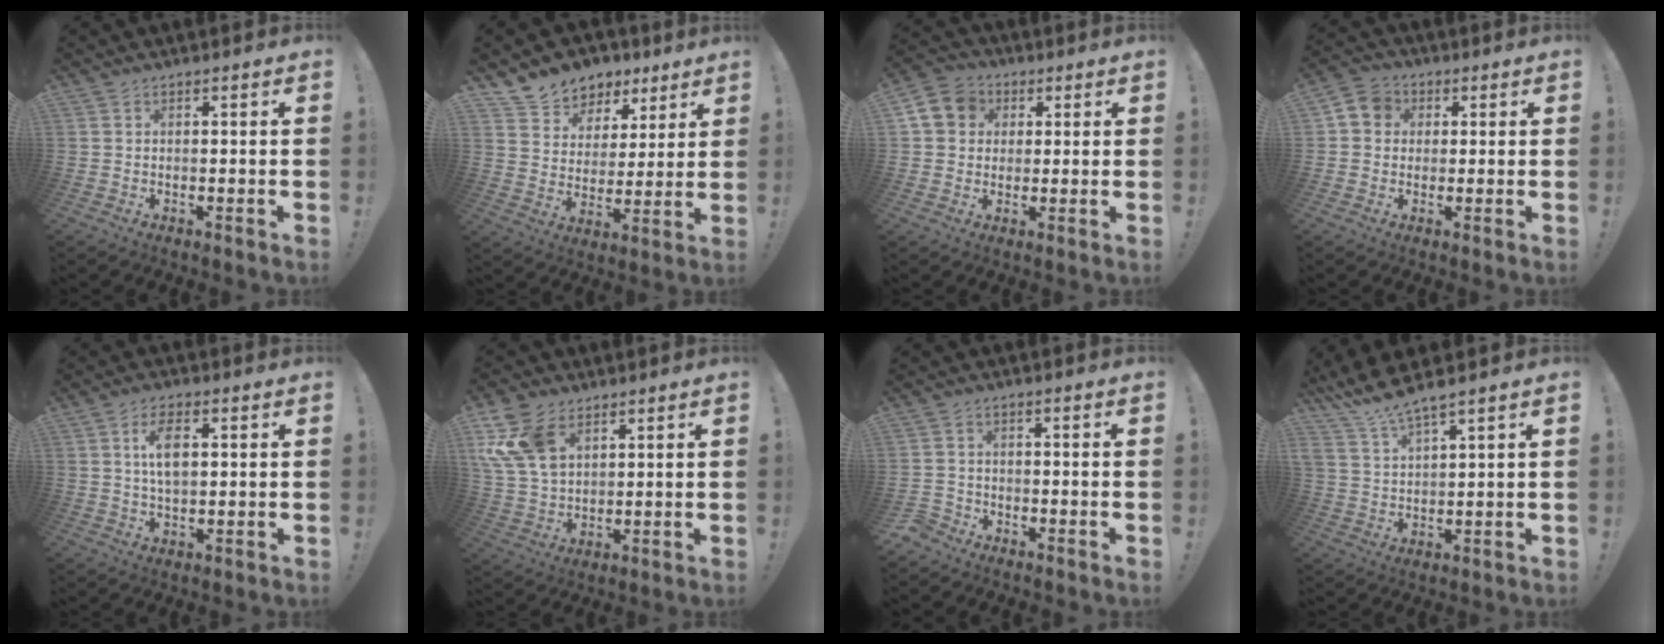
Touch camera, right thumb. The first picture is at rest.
{"total": 8.4, "force": [5.9, 5.9, 0.8], "torque": [-0.020, -0.047, 0.117]}
{"total": 9.5, "force": [2.3, 8.5, 3.7], "torque": [-0.062, 0.003, 0.049]}
{"total": 6.4, "force": [1.0, 5.9, 2.3], "torque": [-0.032, 0.011, 0.021]}
{"total": 10.1, "force": [3.0, 5.5, 7.9], "torque": [-0.138, 0.002, 0.054]}
{"total": 14.0, "force": [6.3, 9.4, 8.3], "torque": [-0.169, -0.020, 0.127]}
{"total": 3.1, "force": [-2.6, 1.6, 0.5], "torque": [-0.019, 0.004, -0.053]}
{"total": 7.4, "force": [6.7, 0.0, 3.1], "torque": [-0.069, -0.043, 0.122]}